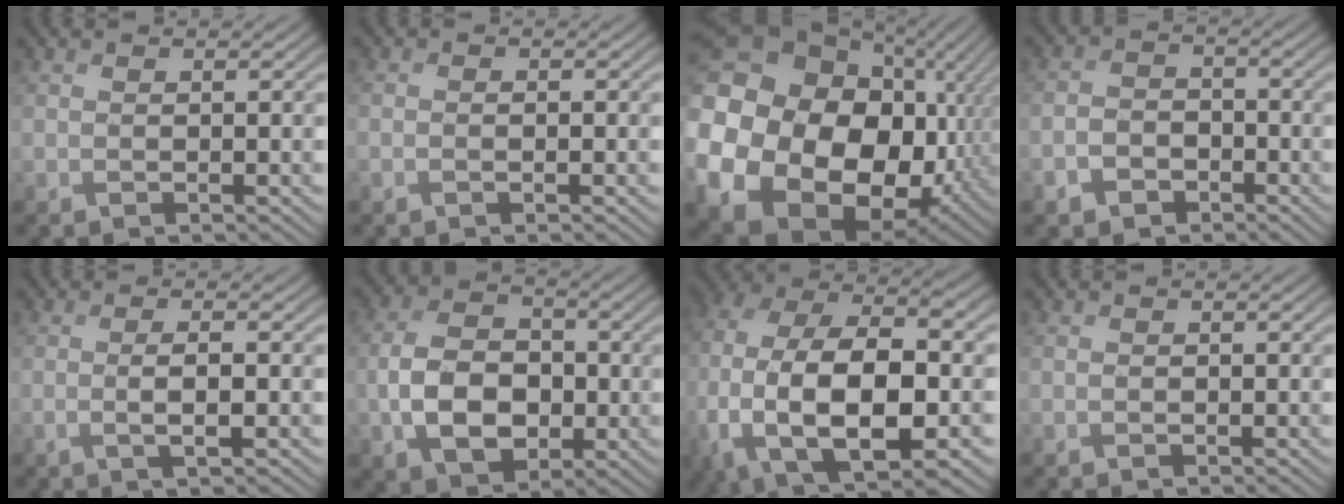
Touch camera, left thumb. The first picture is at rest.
{"total": 0.9, "force": [-0.7, 0.2, 0.4], "torque": [-0.003, 0.001, -0.017]}
{"total": 24.0, "force": [-2.5, 19.1, 14.3], "torque": [-0.343, -0.071, -0.041]}
{"total": 4.0, "force": [-2.7, 2.6, 1.3], "torque": [-0.022, -0.001, -0.060]}
{"total": 2.8, "force": [-0.8, 0.4, 2.7], "torque": [-0.052, 0.001, -0.019]}
{"total": 9.2, "force": [-2.2, 6.5, 6.0], "torque": [-0.127, -0.008, -0.047]}
{"total": 16.9, "force": [-4.6, 9.5, 13.3], "torque": [-0.299, -0.033, -0.057]}
{"total": 0.6, "force": [-0.4, 0.3, 0.2], "torque": [-0.003, 0.000, -0.006]}